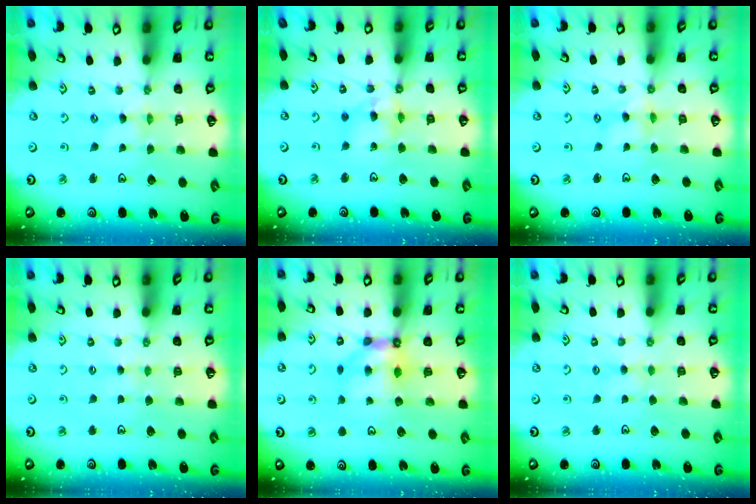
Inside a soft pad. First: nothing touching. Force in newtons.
{"total": 9.6, "press": 9.5, "slide": 0.9}
{"total": 3.0, "press": 3.0, "slide": 0.2}
{"total": 2.4, "press": 2.4, "slide": 0.3}
{"total": 6.5, "press": 6.5, "slide": 0.5}
{"total": 2.0, "press": 1.9, "slide": 0.4}